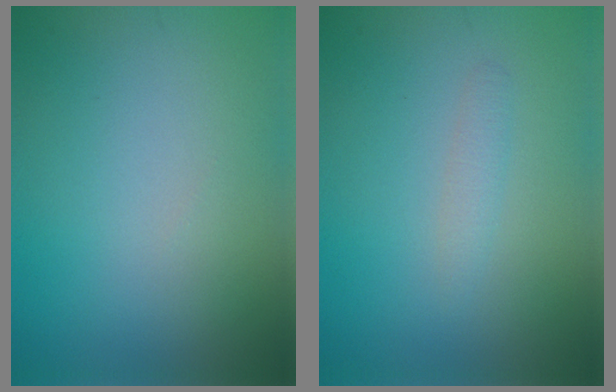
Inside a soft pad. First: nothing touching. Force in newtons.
{"total": 1.1, "press": 1.1, "slide": 0.0}